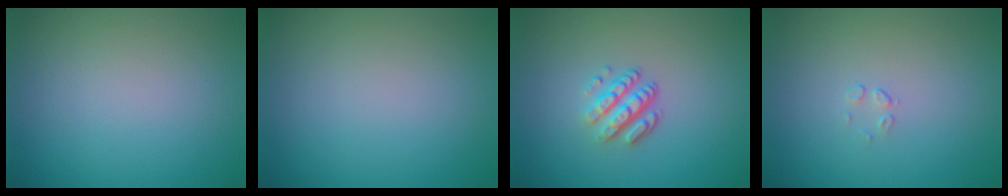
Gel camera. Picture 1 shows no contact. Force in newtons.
{"total": 0.0}
{"total": 3.3, "press": 2.4, "slide": 2.3}
{"total": 0.5, "press": 0.2, "slide": 0.5}